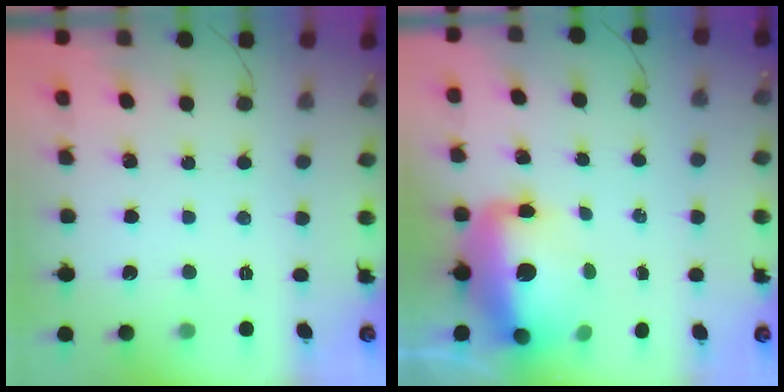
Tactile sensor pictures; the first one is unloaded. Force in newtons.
{"total": 16.0, "press": 15.5, "slide": 3.9}